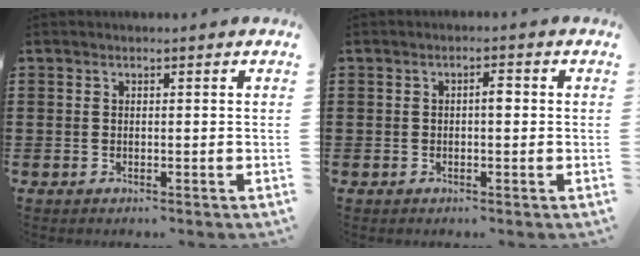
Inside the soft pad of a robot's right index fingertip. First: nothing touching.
{"total": 1.8, "force": [-0.1, 0.6, 1.7], "torque": [-0.031, 0.002, -0.003]}